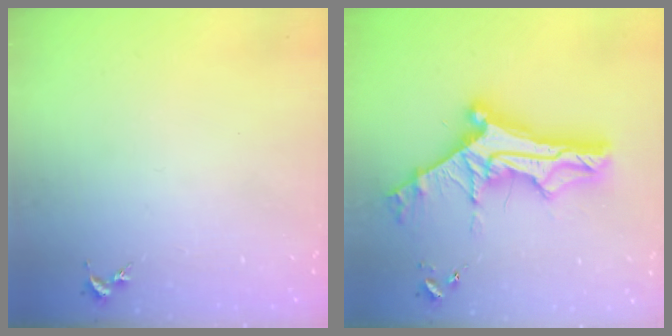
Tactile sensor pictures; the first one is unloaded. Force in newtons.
{"total": 13.2, "press": 13.1, "slide": 1.4}